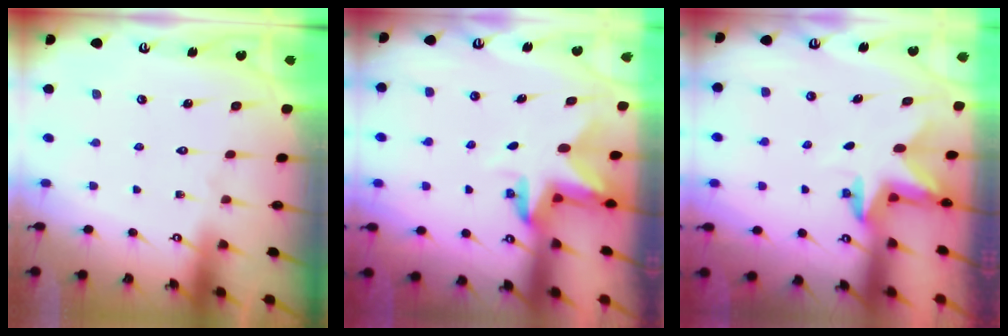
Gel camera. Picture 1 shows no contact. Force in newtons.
{"total": 3.0, "press": 3.0, "slide": 0.4}
{"total": 2.4, "press": 2.4, "slide": 0.4}